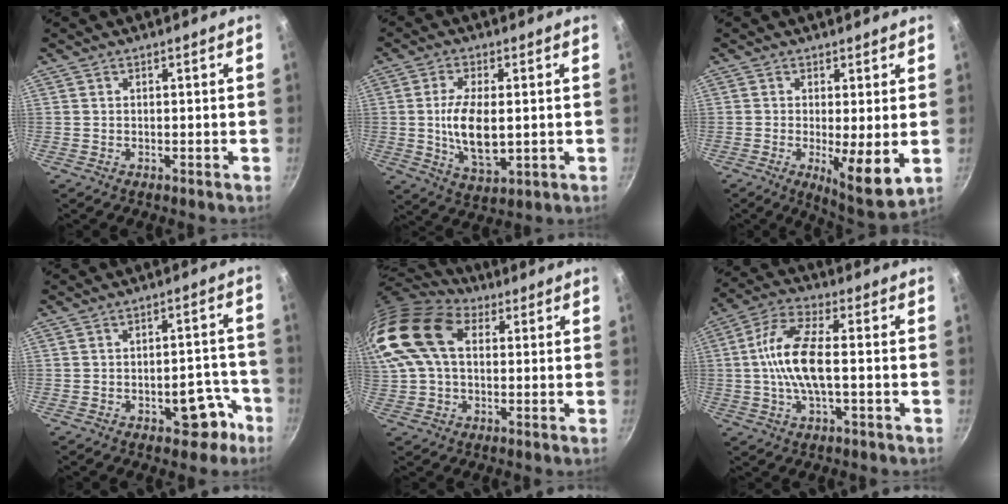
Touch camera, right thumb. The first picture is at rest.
{"total": 10.5, "force": [-0.1, 4.9, 9.3], "torque": [-0.175, -0.008, 0.006]}
{"total": 8.8, "force": [-0.9, 2.2, 8.5], "torque": [-0.121, -0.025, -0.005]}
{"total": 7.5, "force": [-3.8, 4.2, 4.9], "torque": [-0.014, 0.046, -0.038]}
{"total": 19.8, "force": [5.0, 12.8, 14.3], "torque": [-0.296, 0.027, 0.082]}
{"total": 11.7, "force": [-0.5, 4.5, 10.8], "torque": [-0.221, 0.024, -0.021]}